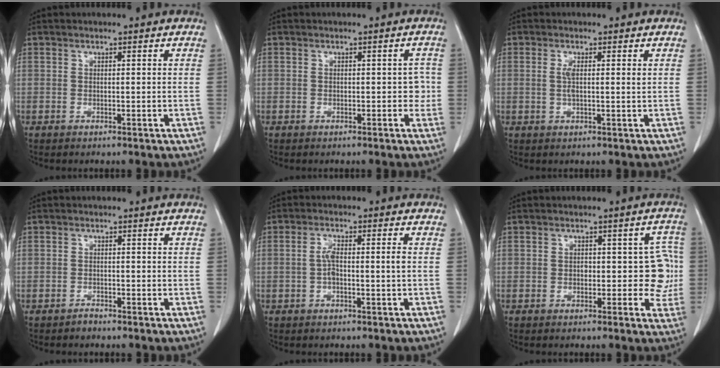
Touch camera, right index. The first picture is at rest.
{"total": 2.0, "force": [-0.3, 1.3, 1.5], "torque": [-0.007, 0.016, -0.005]}
{"total": 2.3, "force": [0.4, 0.4, 2.2], "torque": [-0.046, -0.001, 0.008]}
{"total": 0.9, "force": [-0.8, 0.4, 0.0], "torque": [0.003, 0.001, -0.017]}
{"total": 3.6, "force": [-0.4, 0.5, 3.5], "torque": [-0.072, 0.009, -0.008]}
{"total": 5.7, "force": [-0.5, 3.3, 4.6], "torque": [-0.026, 0.022, -0.008]}